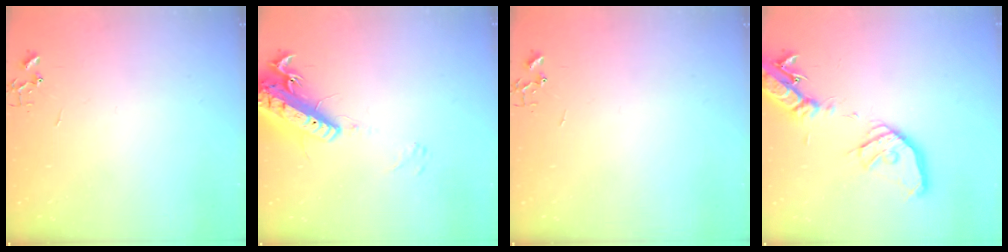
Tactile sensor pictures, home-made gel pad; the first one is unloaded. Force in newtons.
{"total": 19.0, "press": 18.7, "slide": 3.7}
{"total": 0.0}
{"total": 20.7, "press": 20.4, "slide": 3.6}